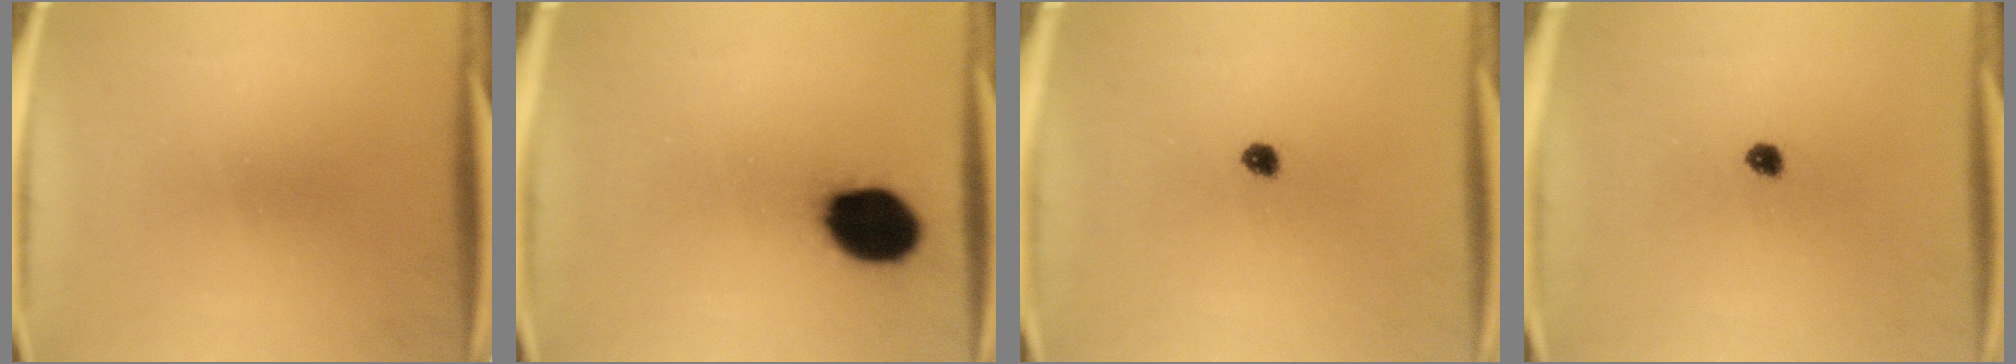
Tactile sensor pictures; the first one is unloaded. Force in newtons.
{"total": 14.2}
{"total": 1.9}
{"total": 1.9}